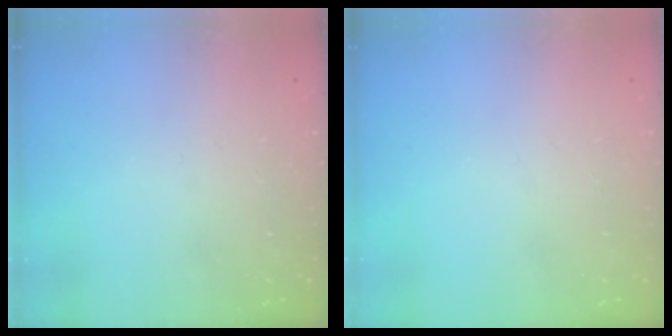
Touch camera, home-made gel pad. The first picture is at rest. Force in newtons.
{"total": 0.0}